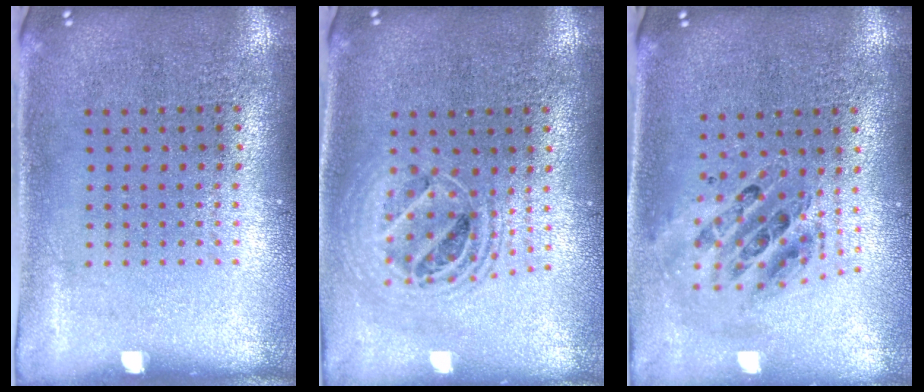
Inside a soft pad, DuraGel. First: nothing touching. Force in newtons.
{"total": 1.8, "press": 1.5, "slide": 1.1}
{"total": 0.9, "press": 0.9, "slide": 0.2}